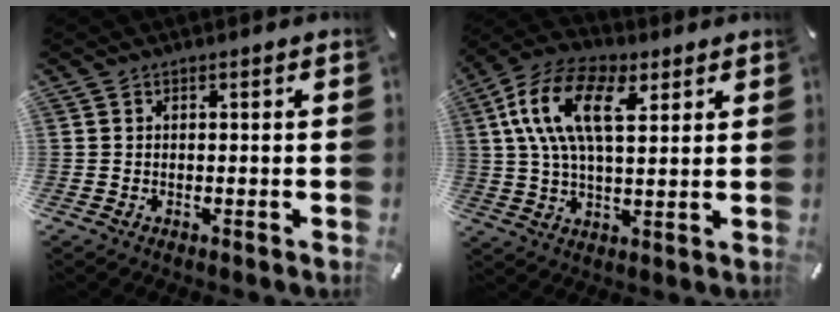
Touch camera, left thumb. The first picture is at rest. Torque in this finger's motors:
{"motor_torque": [0.46, 0.62, 1.86, -0.91, 0.44]}